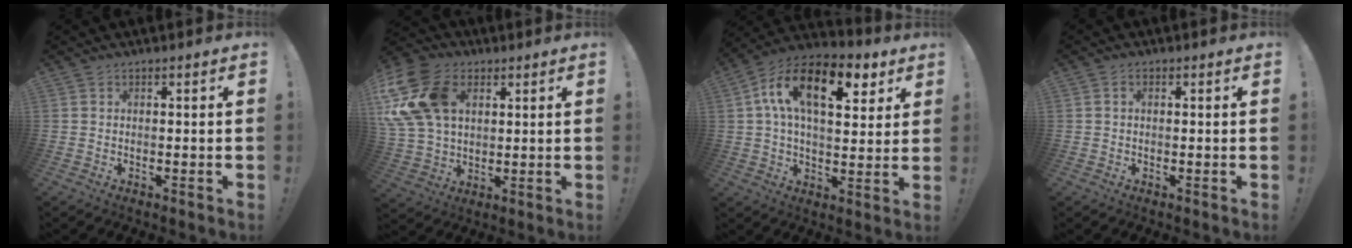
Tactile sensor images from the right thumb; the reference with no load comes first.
{"total": 20.5, "force": [5.8, 14.4, 13.4], "torque": [-0.270, -0.009, 0.112]}
{"total": 18.1, "force": [6.8, 9.5, 13.8], "torque": [-0.224, -0.015, 0.110]}
{"total": 1.1, "force": [0.1, 0.6, 0.9], "torque": [-0.024, 0.006, 0.001]}